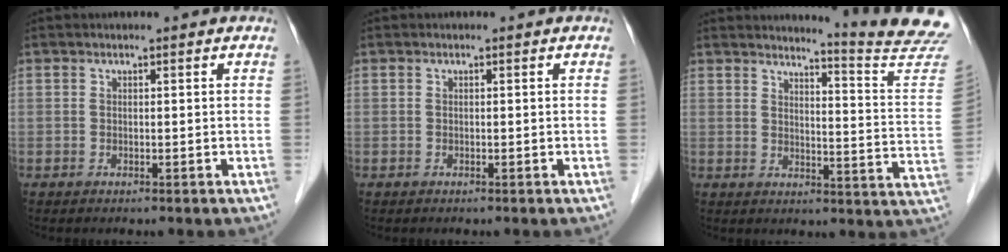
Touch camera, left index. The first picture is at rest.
{"total": 0.0}
{"total": 14.5, "force": [14.0, -2.3, 2.8], "torque": [-0.043, -0.122, 0.150]}